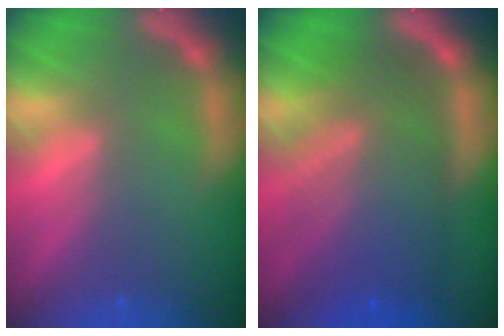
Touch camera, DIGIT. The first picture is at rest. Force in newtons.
{"total": 10.0}